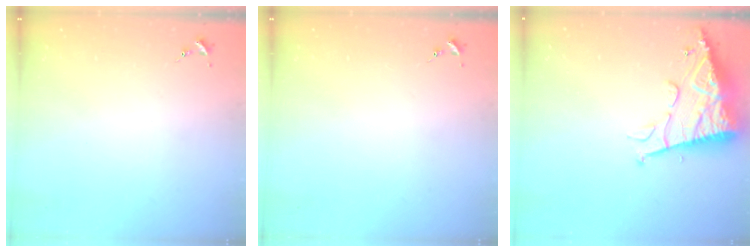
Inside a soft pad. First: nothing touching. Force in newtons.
{"total": 0.0}
{"total": 14.9, "press": 14.8, "slide": 1.5}